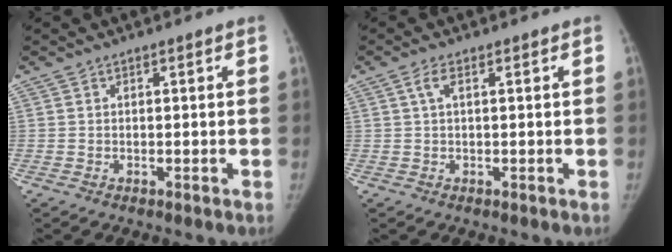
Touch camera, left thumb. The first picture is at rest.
{"total": 1.9, "force": [0.6, 0.7, 1.6], "torque": [-0.040, 0.009, 0.013]}